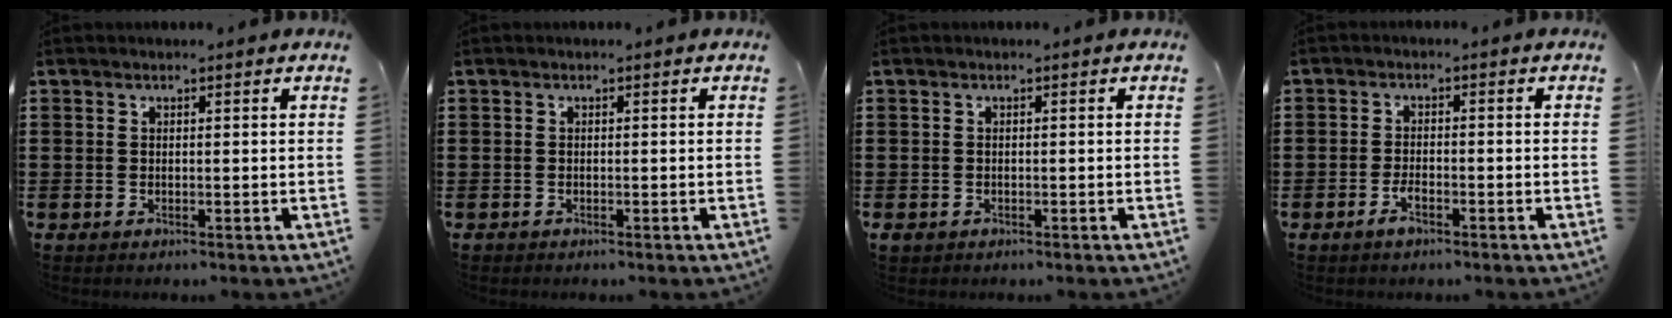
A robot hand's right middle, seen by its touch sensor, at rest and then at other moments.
{"total": 0.6, "force": [-0.4, 0.4, -0.1], "torque": [0.002, 0.005, -0.012]}
{"total": 0.5, "force": [-0.3, 0.4, 0.1], "torque": [-0.005, -0.001, -0.007]}
{"total": 2.5, "force": [-1.7, 1.0, 1.5], "torque": [-0.035, 0.000, -0.034]}